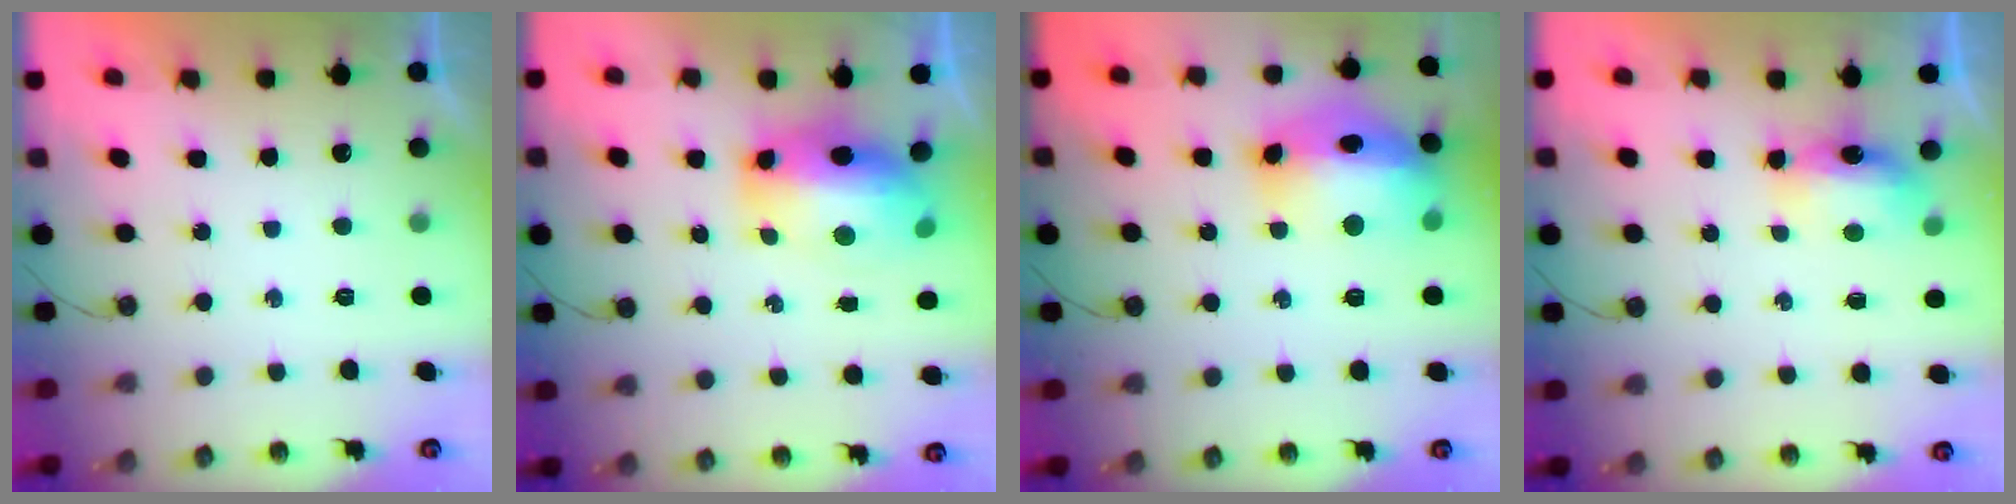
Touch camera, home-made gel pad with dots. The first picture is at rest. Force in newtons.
{"total": 14.5, "press": 14.3, "slide": 2.6}
{"total": 17.5, "press": 17.4, "slide": 1.6}
{"total": 6.4, "press": 6.4, "slide": 0.2}